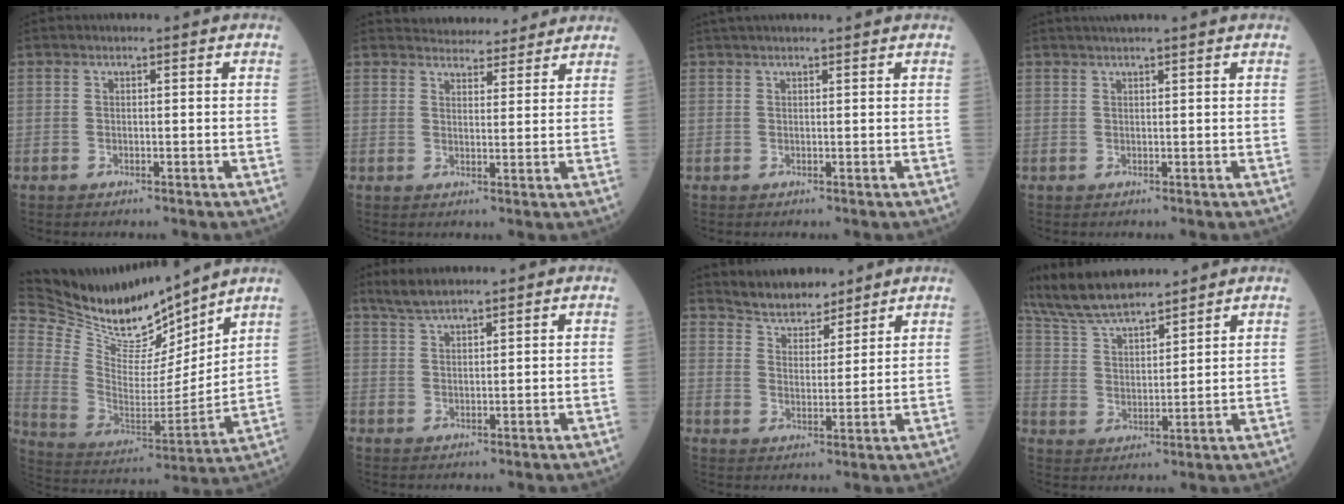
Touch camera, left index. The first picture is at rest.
{"total": 8.2, "force": [7.7, 2.3, 1.3], "torque": [-0.010, 0.009, 0.093]}
{"total": 5.6, "force": [5.1, 0.4, 2.4], "torque": [-0.032, 0.034, 0.073]}
{"total": 4.0, "force": [3.5, -0.5, 1.9], "torque": [-0.020, 0.026, 0.052]}
{"total": 20.8, "force": [19.1, 4.4, 6.8], "torque": [-0.146, -0.018, 0.338]}
{"total": 3.5, "force": [3.1, 0.2, 1.5], "torque": [-0.038, 0.014, 0.065]}
{"total": 6.9, "force": [6.5, 2.0, 1.3], "torque": [-0.028, 0.014, 0.121]}
{"total": 11.7, "force": [10.8, 1.6, 4.4], "torque": [-0.099, 0.020, 0.209]}